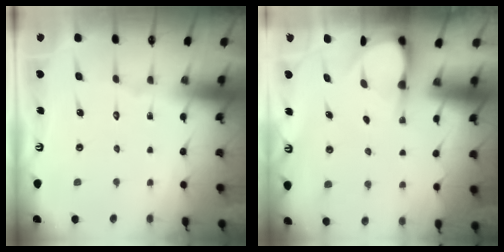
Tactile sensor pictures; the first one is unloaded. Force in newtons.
{"total": 3.9, "press": 3.9, "slide": 0.3}